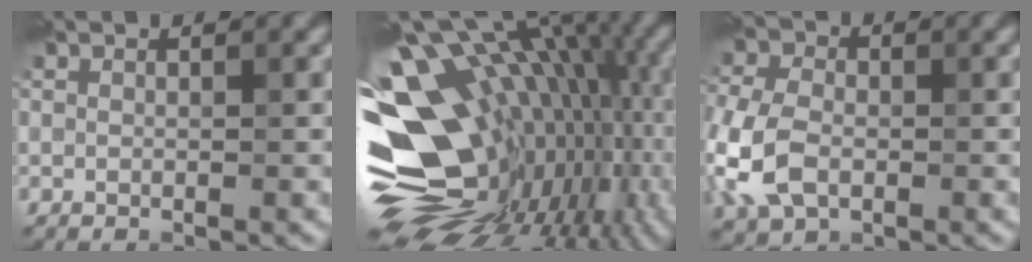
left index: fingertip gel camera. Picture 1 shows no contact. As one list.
[{"total": 18.5, "force": [1.0, 11.8, 14.2], "torque": [-0.209, -0.006, 0.042]}, {"total": 6.8, "force": [-1.7, 4.7, 4.6], "torque": [-0.125, -0.007, -0.043]}]